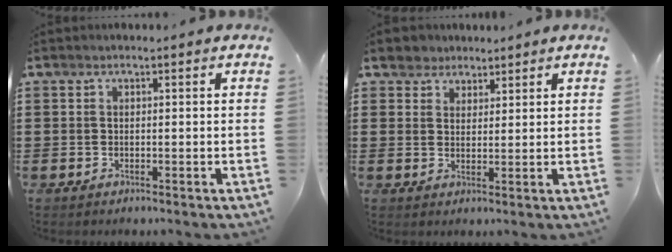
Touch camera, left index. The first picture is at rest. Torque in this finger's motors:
{"motor_torque": [1.14, -1.00, 0.02, 0.01]}